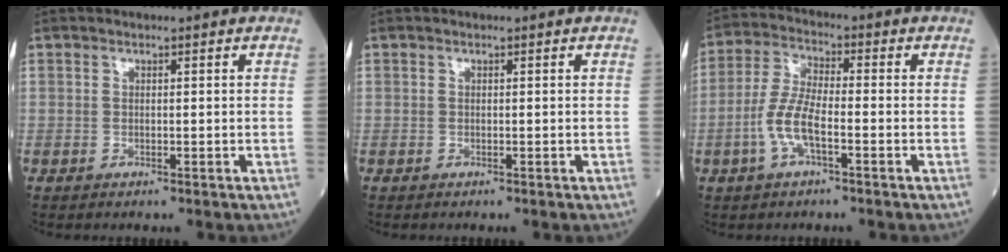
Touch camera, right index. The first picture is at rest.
{"total": 0.0}
{"total": 6.9, "force": [-2.3, 1.9, 6.2], "torque": [-0.140, 0.005, -0.047]}